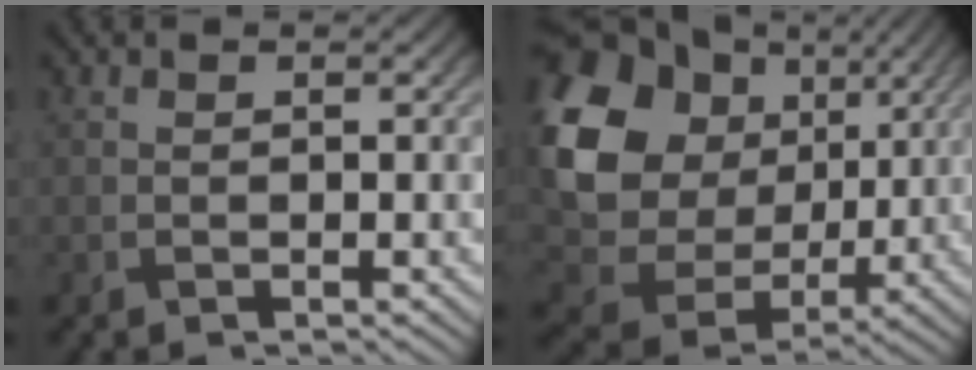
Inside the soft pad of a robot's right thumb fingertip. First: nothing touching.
{"total": 19.0, "force": [4.6, 15.3, 10.3], "torque": [-0.268, 0.001, 0.105]}